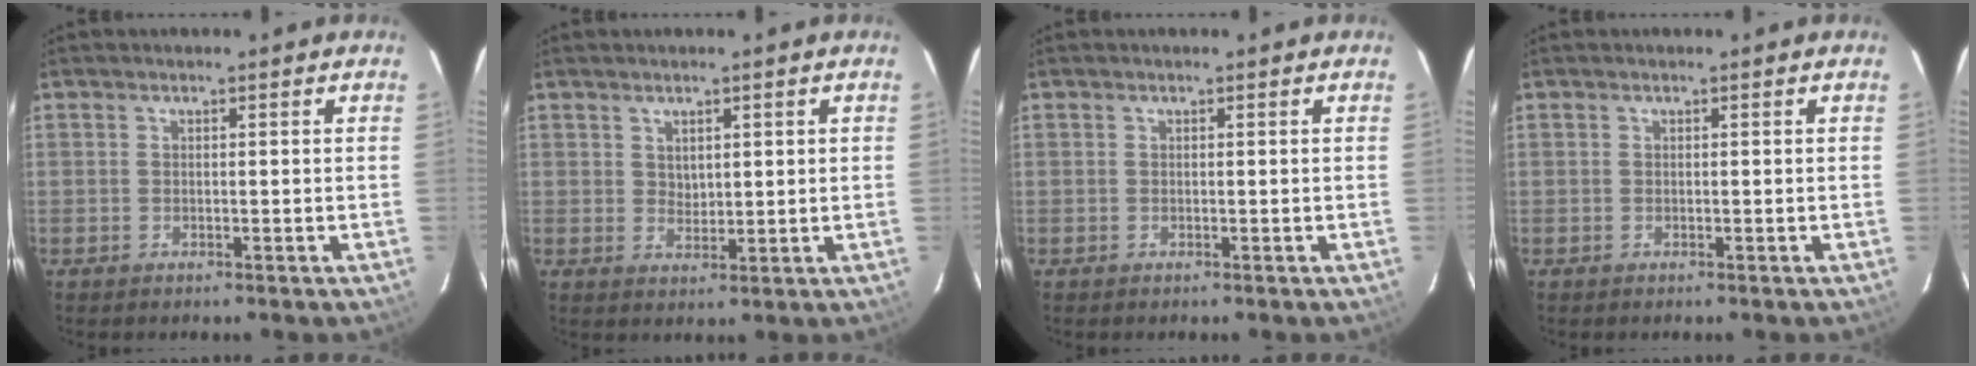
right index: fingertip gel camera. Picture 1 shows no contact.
{"total": 1.8, "force": [1.2, 1.3, 0.4], "torque": [0.001, 0.000, 0.024]}
{"total": 0.0}
{"total": 0.0}